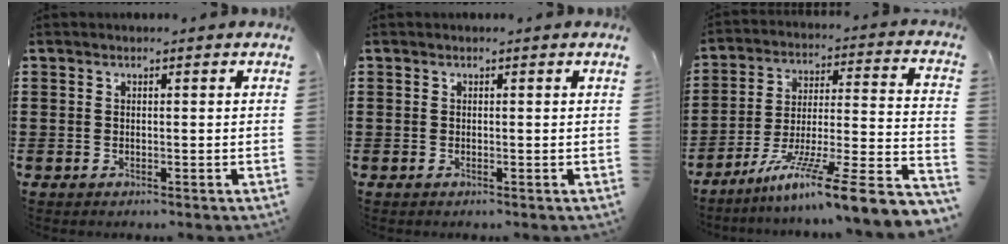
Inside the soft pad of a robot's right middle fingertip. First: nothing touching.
{"total": 0.0}
{"total": 11.3, "force": [-8.1, -0.2, 7.8], "torque": [-0.117, -0.002, -0.150]}